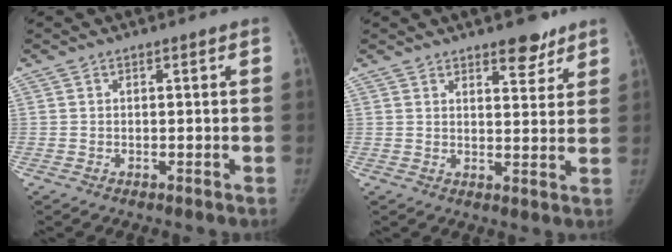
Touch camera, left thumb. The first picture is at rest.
{"total": 5.3, "force": [4.0, 2.2, 2.7], "torque": [-0.014, -0.027, 0.056]}